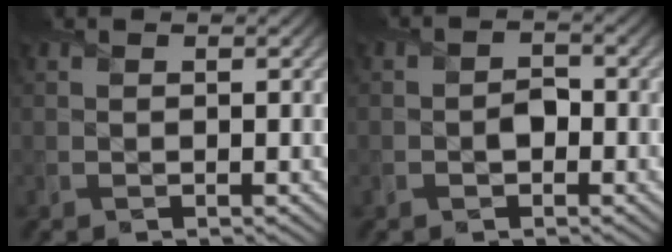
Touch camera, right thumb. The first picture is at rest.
{"total": 1.9, "force": [-0.7, 1.5, 0.9], "torque": [-0.015, 0.001, -0.015]}